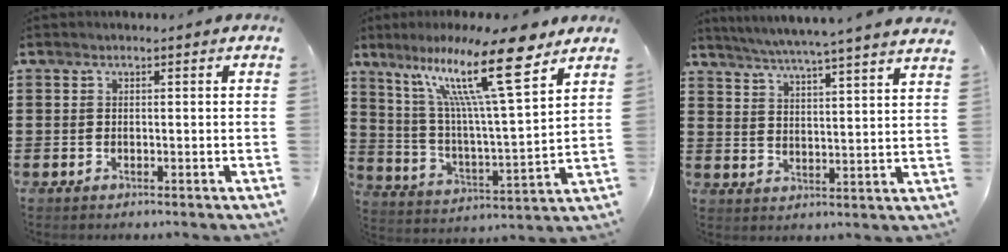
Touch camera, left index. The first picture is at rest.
{"total": 17.3, "force": [11.2, 2.7, 13.0], "torque": [-0.250, -0.040, 0.179]}
{"total": 5.1, "force": [4.7, -1.3, 1.4], "torque": [-0.045, -0.036, 0.077]}